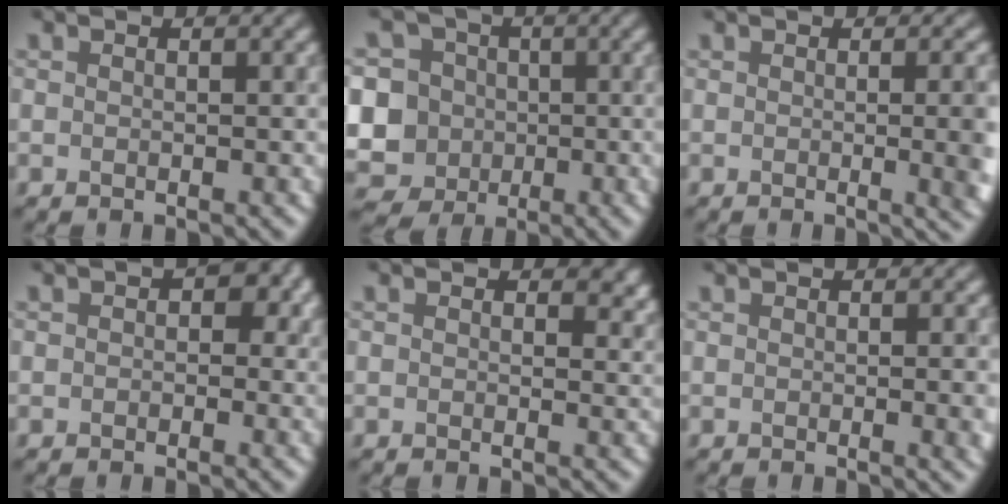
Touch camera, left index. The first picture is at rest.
{"total": 10.9, "force": [-0.6, 10.2, 3.9], "torque": [-0.114, 0.017, -0.040]}
{"total": 6.4, "force": [-0.3, 2.5, 5.9], "torque": [-0.037, -0.003, 0.000]}
{"total": 2.8, "force": [0.5, 2.1, 1.8], "torque": [-0.005, 0.000, 0.001]}
{"total": 2.0, "force": [1.0, 1.3, 1.2], "torque": [-0.013, -0.008, 0.010]}
{"total": 2.8, "force": [0.0, 0.8, 2.7], "torque": [-0.022, 0.002, -0.001]}